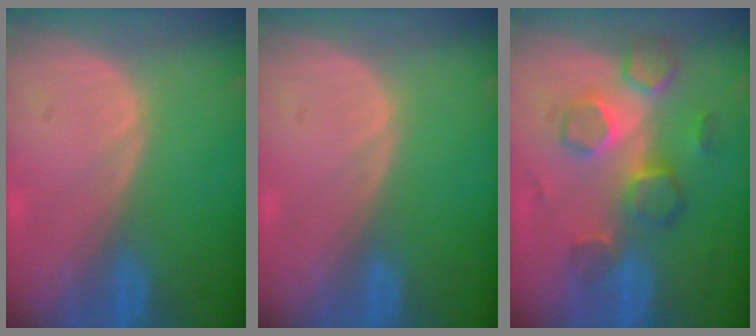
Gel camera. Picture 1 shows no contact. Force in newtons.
{"total": 0.0}
{"total": 8.8, "press": 7.6, "slide": 4.4}